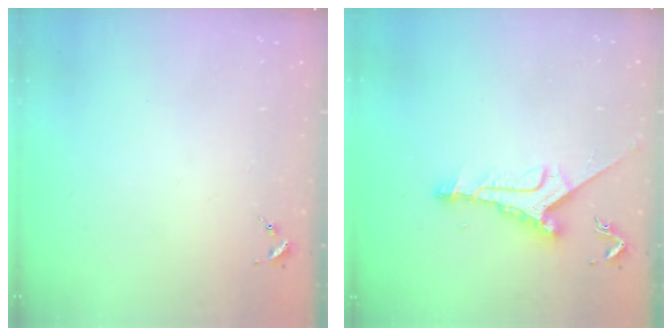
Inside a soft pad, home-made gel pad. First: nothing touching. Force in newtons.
{"total": 9.8, "press": 9.8, "slide": 0.4}